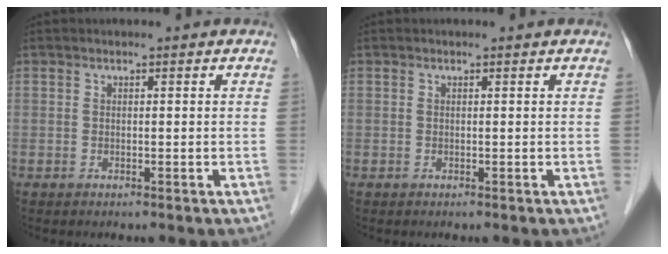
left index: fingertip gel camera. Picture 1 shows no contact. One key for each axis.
{"total": 0.0}